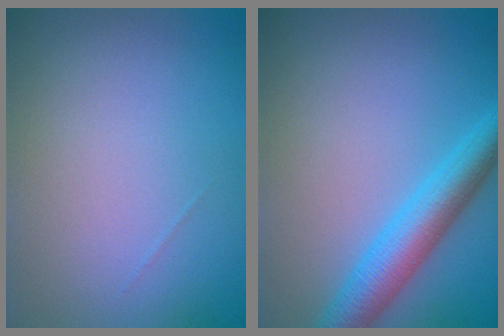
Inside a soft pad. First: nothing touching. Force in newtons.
{"total": 5.1, "press": 5.1, "slide": 0.2}